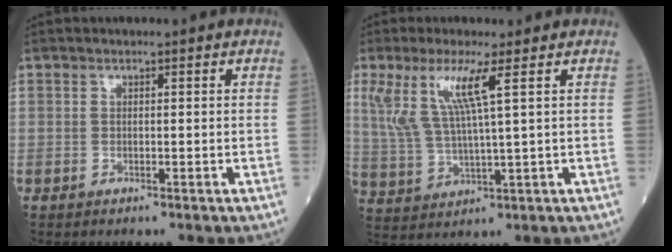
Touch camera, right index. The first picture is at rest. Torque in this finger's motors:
{"motor_torque": [1.15, 0.71, 0.48, 0.18]}